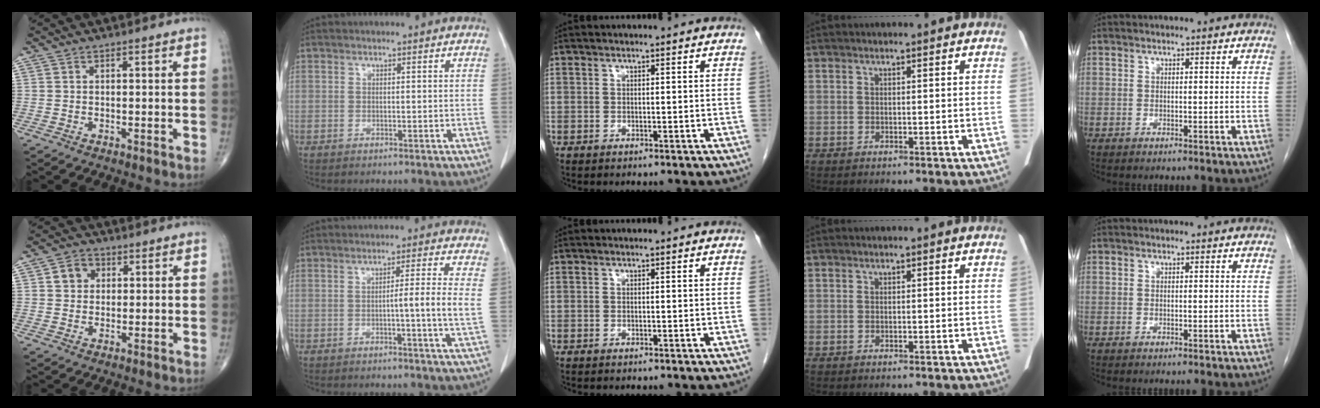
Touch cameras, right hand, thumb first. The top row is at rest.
{"thumb": {"total": 4.4, "force": [1.1, 3.8, 2.0], "torque": [-0.012, 0.004, 0.014]}, "index": {"total": 4.9, "force": [-0.5, -1.3, 4.7], "torque": [-0.070, -0.003, -0.009]}}